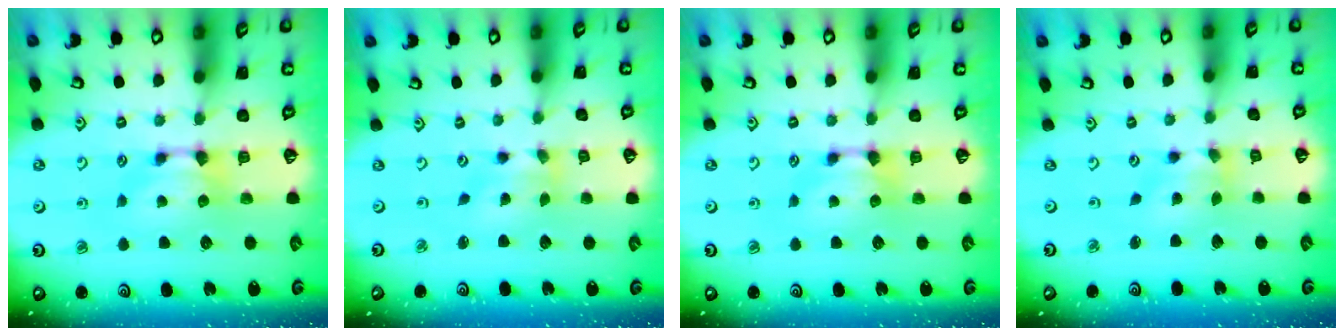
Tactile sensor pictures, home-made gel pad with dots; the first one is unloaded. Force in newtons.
{"total": 1.4, "press": 0.3, "slide": 1.4}
{"total": 0.0}
{"total": 2.9, "press": 2.4, "slide": 1.6}